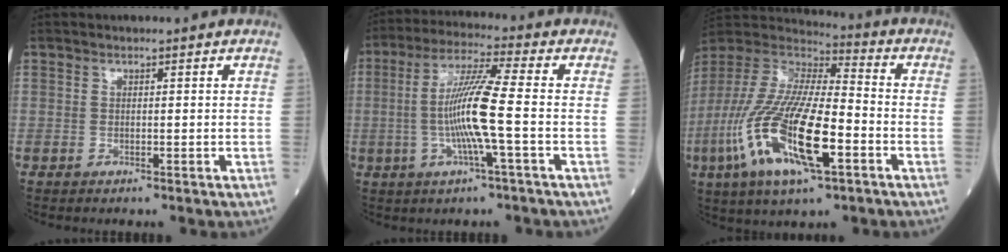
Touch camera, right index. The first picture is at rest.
{"total": 10.0, "force": [-1.6, -0.5, 9.9], "torque": [-0.194, 0.003, -0.035]}
{"total": 21.5, "force": [-7.4, 5.5, 19.5], "torque": [-0.448, -0.036, -0.136]}